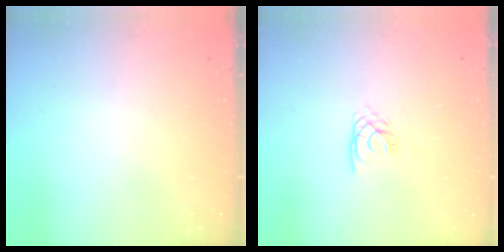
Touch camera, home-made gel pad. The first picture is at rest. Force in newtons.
{"total": 2.2, "press": 2.2, "slide": 0.3}